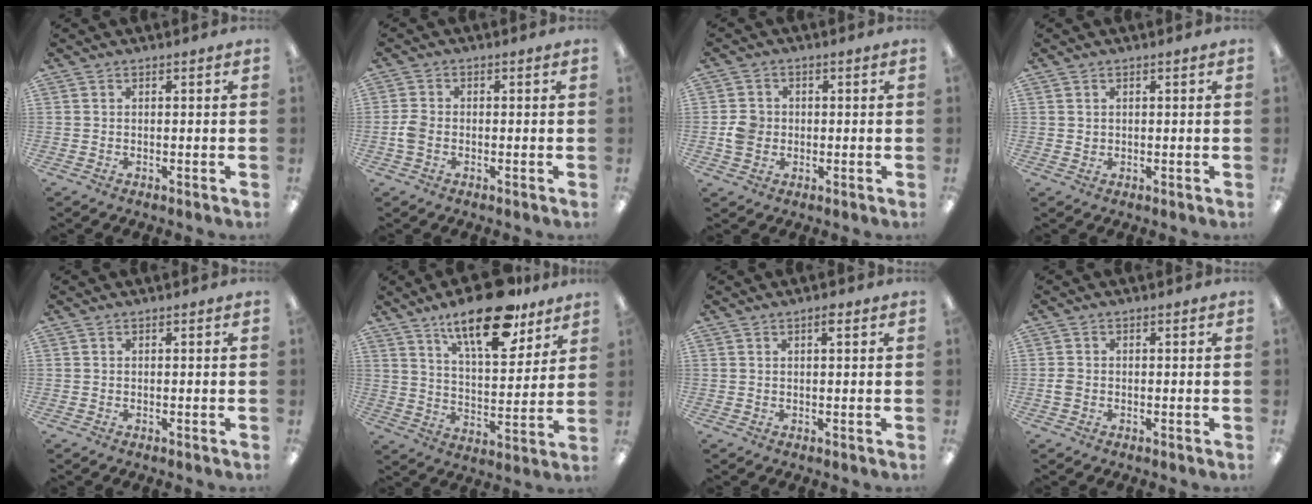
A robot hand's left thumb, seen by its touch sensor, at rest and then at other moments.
{"total": 3.4, "force": [-0.8, 2.5, 2.3], "torque": [-0.045, 0.005, -0.016]}
{"total": 4.6, "force": [-0.4, 4.3, 1.8], "torque": [-0.019, 0.004, -0.008]}
{"total": 0.9, "force": [0.5, 0.7, 0.2], "torque": [-0.004, 0.003, 0.008]}
{"total": 0.0}
{"total": 17.9, "force": [13.0, 6.3, 10.6], "torque": [-0.166, -0.071, 0.215]}
{"total": 1.8, "force": [1.1, 0.4, 1.4], "torque": [-0.022, 0.000, 0.015]}
{"total": 1.7, "force": [-0.4, 1.4, 1.0], "torque": [-0.017, 0.003, -0.008]}